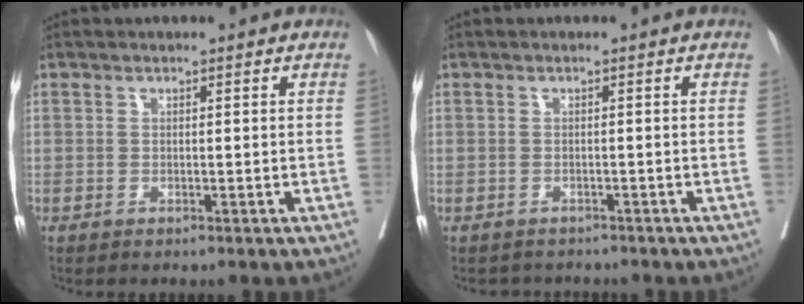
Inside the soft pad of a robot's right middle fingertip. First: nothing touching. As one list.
[{"total": 2.5, "force": [-2.3, 1.1, -0.2], "torque": [0.004, -0.001, -0.036]}]